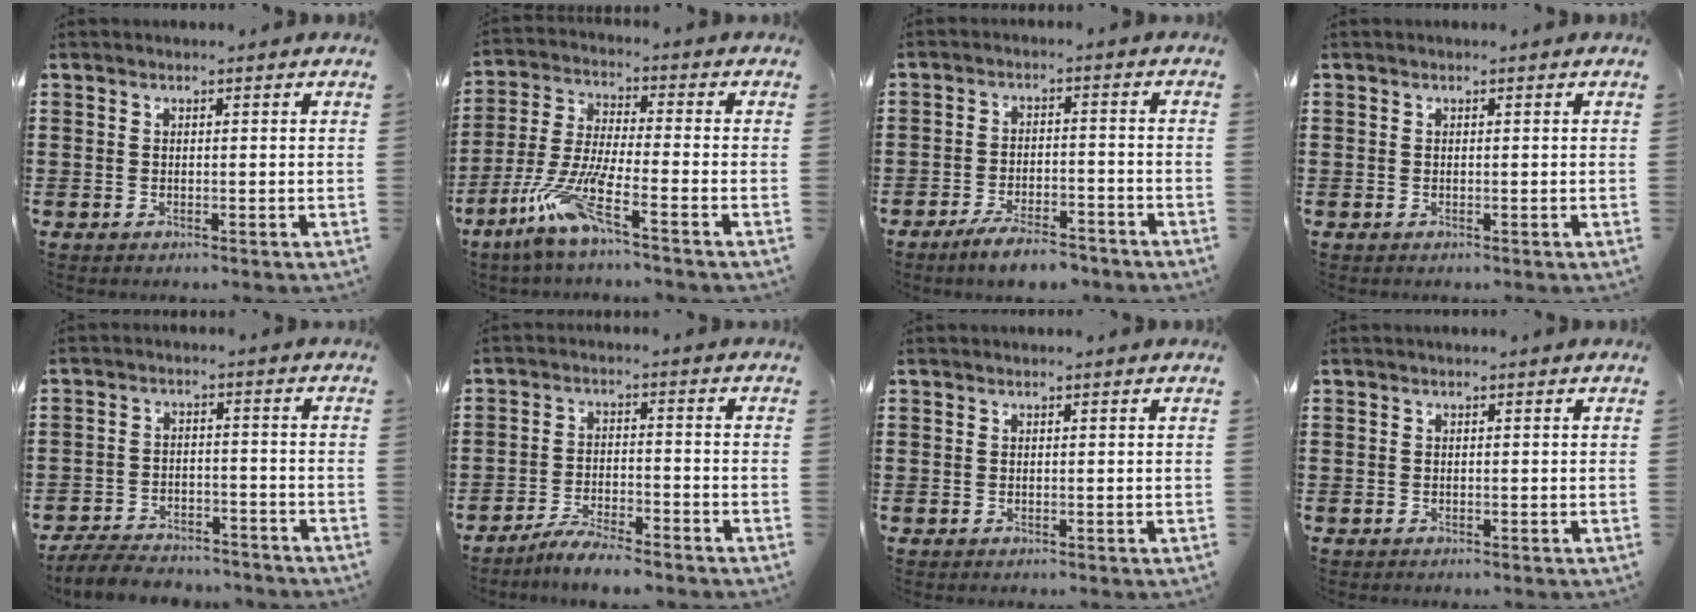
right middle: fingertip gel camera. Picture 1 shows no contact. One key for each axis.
{"total": 9.3, "fx": -5.9, "fy": 0.6, "fz": 7.1, "tx": -0.171, "ty": -0.018, "tz": -0.123}
{"total": 5.3, "fx": -4.7, "fy": 0.7, "fz": 2.3, "tx": -0.050, "ty": -0.004, "tz": -0.093}
{"total": 0.0}
{"total": 5.4, "fx": -5.2, "fy": 0.9, "fz": 1.1, "tx": -0.027, "ty": 0.005, "tz": -0.106}
{"total": 4.8, "fx": -4.5, "fy": 0.1, "fz": 1.5, "tx": -0.034, "ty": -0.003, "tz": -0.089}
{"total": 0.0}
{"total": 0.0}